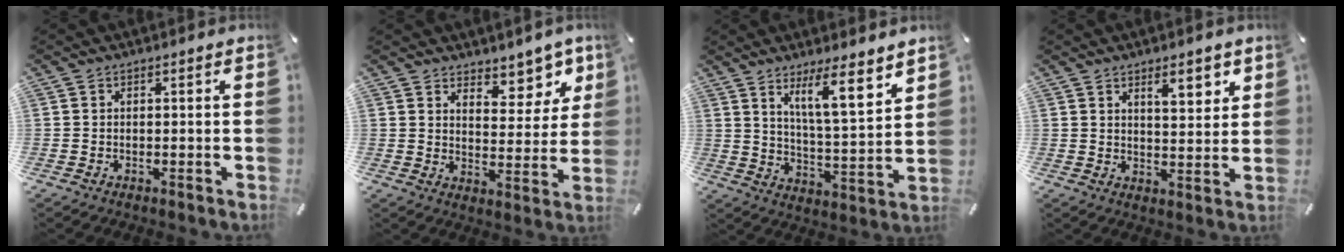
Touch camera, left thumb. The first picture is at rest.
{"total": 8.8, "force": [7.2, 4.6, 2.3], "torque": [-0.006, -0.069, 0.125]}
{"total": 11.7, "force": [8.2, 2.4, 8.0], "torque": [-0.128, -0.053, 0.136]}
{"total": 6.8, "force": [4.5, 2.7, 4.4], "torque": [-0.049, -0.024, 0.071]}